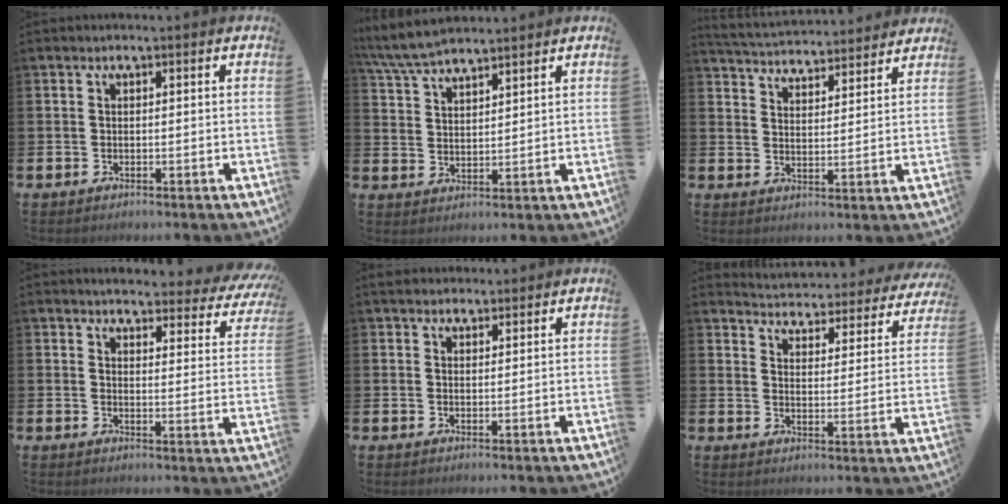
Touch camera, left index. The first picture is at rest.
{"total": 6.3, "force": [5.9, 1.0, 1.9], "torque": [-0.062, -0.018, 0.111]}
{"total": 4.4, "force": [4.4, 0.7, -0.1], "torque": [-0.017, -0.038, 0.074]}
{"total": 3.3, "force": [3.1, 0.8, 0.5], "torque": [-0.018, -0.032, 0.047]}
{"total": 3.1, "force": [2.8, 1.1, 0.5], "torque": [-0.006, -0.007, 0.051]}
{"total": 3.5, "force": [3.4, 0.7, 0.2], "torque": [-0.032, -0.034, 0.052]}